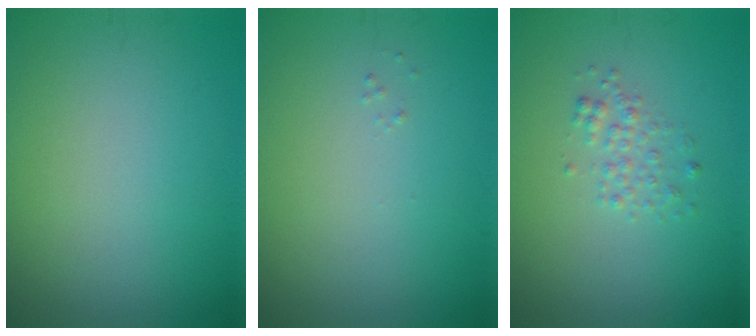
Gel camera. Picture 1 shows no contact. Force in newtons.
{"total": 0.0}
{"total": 1.5, "press": 1.5, "slide": 0.0}